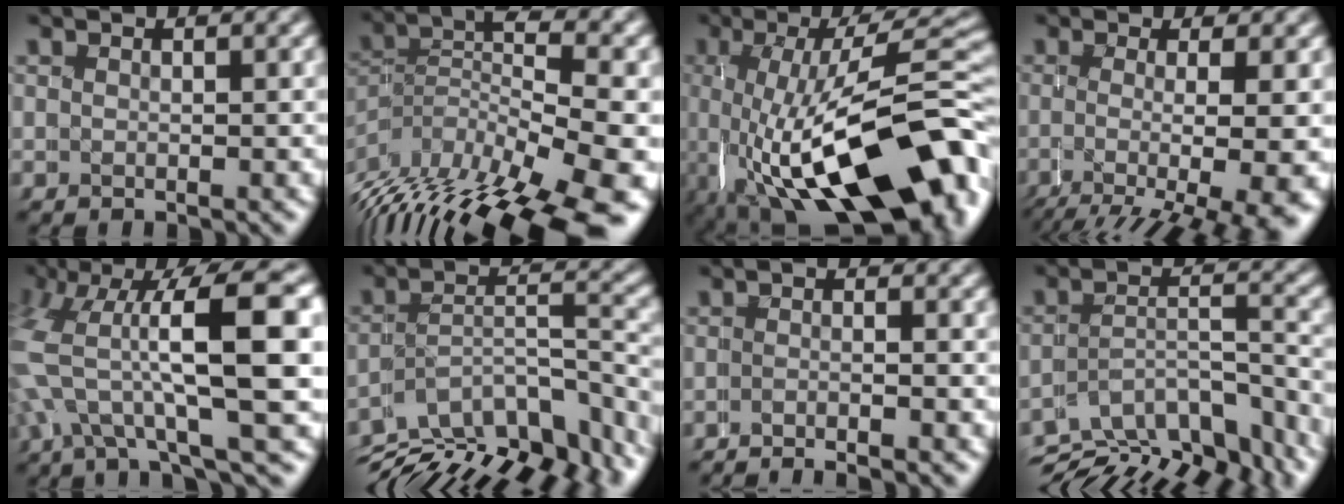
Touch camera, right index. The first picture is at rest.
{"total": 10.4, "force": [-2.7, 4.1, 9.1], "torque": [-0.145, -0.016, -0.029]}
{"total": 16.4, "force": [-5.5, 7.0, 13.8], "torque": [-0.231, -0.030, -0.055]}
{"total": 8.2, "force": [-1.6, 2.1, 7.7], "torque": [-0.099, -0.016, -0.011]}
{"total": 10.1, "force": [1.0, 4.2, 9.2], "torque": [-0.159, 0.001, 0.014]}
{"total": 13.8, "force": [-8.4, 7.2, 8.3], "torque": [-0.111, -0.031, -0.121]}
{"total": 3.0, "force": [-2.7, 0.1, 1.4], "torque": [-0.005, 0.007, -0.049]}
{"total": 13.0, "force": [-9.2, 6.6, 6.2], "torque": [-0.076, -0.028, -0.140]}